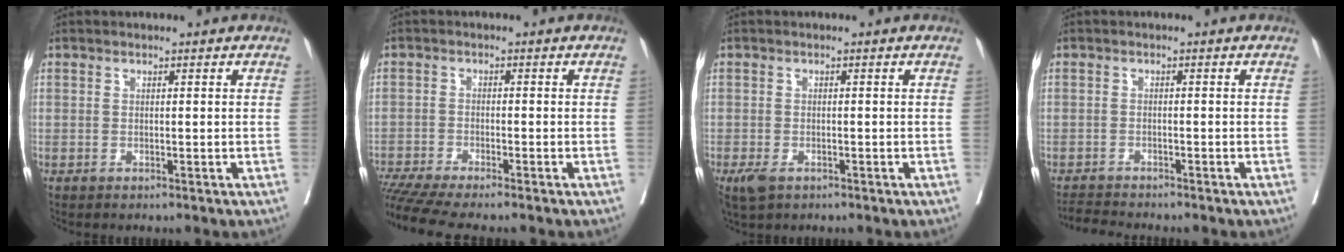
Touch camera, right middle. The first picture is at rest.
{"total": 9.4, "force": [-8.2, -0.2, 4.5], "torque": [-0.068, -0.016, -0.135]}
{"total": 3.1, "force": [-1.8, 1.6, 2.0], "torque": [-0.043, -0.007, -0.025]}
{"total": 3.1, "force": [-3.1, -0.3, 0.4], "torque": [-0.008, -0.017, -0.053]}